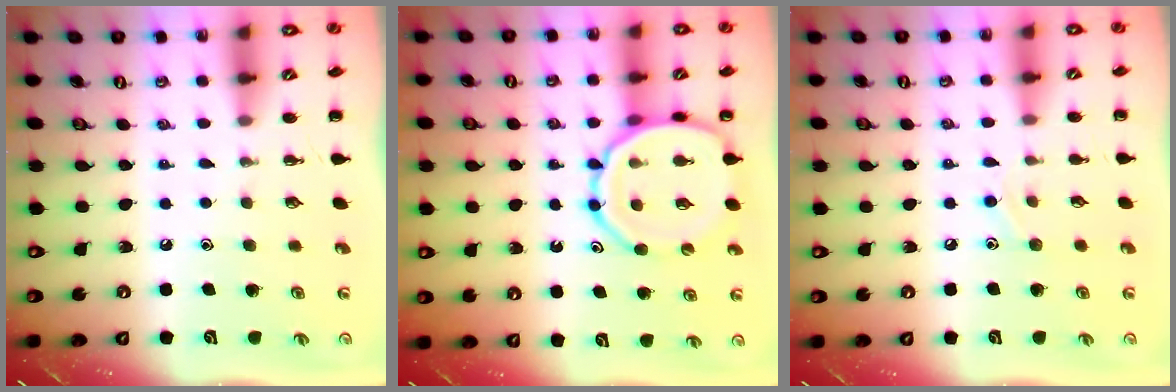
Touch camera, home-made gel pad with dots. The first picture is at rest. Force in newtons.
{"total": 13.3, "press": 13.1, "slide": 2.3}
{"total": 6.5, "press": 6.2, "slide": 1.9}